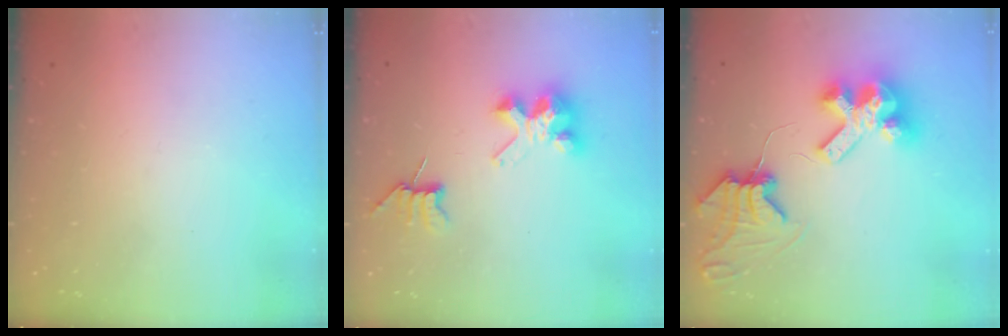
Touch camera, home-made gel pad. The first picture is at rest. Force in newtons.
{"total": 7.8, "press": 7.8, "slide": 0.5}
{"total": 11.3, "press": 11.2, "slide": 1.3}